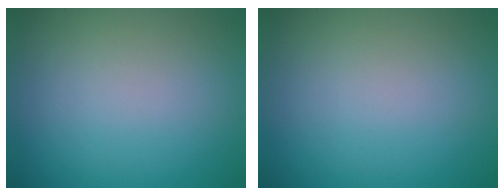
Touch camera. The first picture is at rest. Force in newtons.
{"total": 0.0}